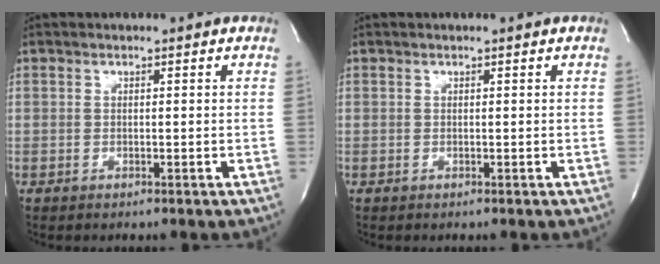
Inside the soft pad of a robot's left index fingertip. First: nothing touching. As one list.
[{"total": 0.0}]